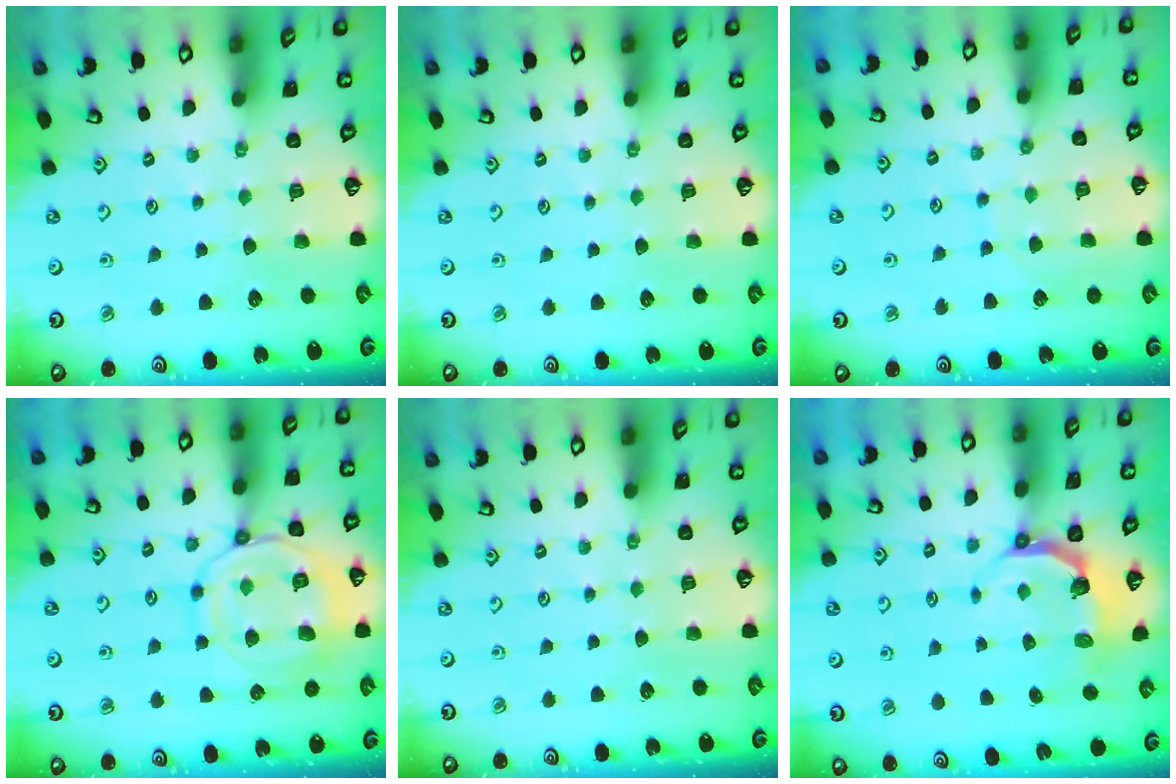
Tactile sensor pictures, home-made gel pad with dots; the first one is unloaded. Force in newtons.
{"total": 0.0}
{"total": 6.5, "press": 6.5, "slide": 0.5}
{"total": 13.9, "press": 13.8, "slide": 1.2}
{"total": 0.0}
{"total": 4.6, "press": 3.0, "slide": 3.5}